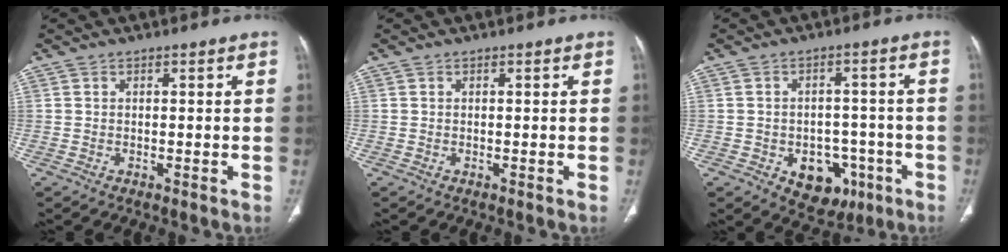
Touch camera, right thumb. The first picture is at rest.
{"total": 0.0}
{"total": 9.9, "force": [-4.0, 7.1, 5.5], "torque": [-0.038, 0.028, -0.042]}